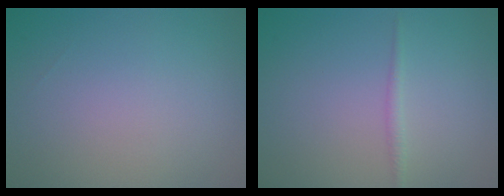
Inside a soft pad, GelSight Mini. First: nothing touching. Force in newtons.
{"total": 0.9, "press": 0.9, "slide": 0.0}